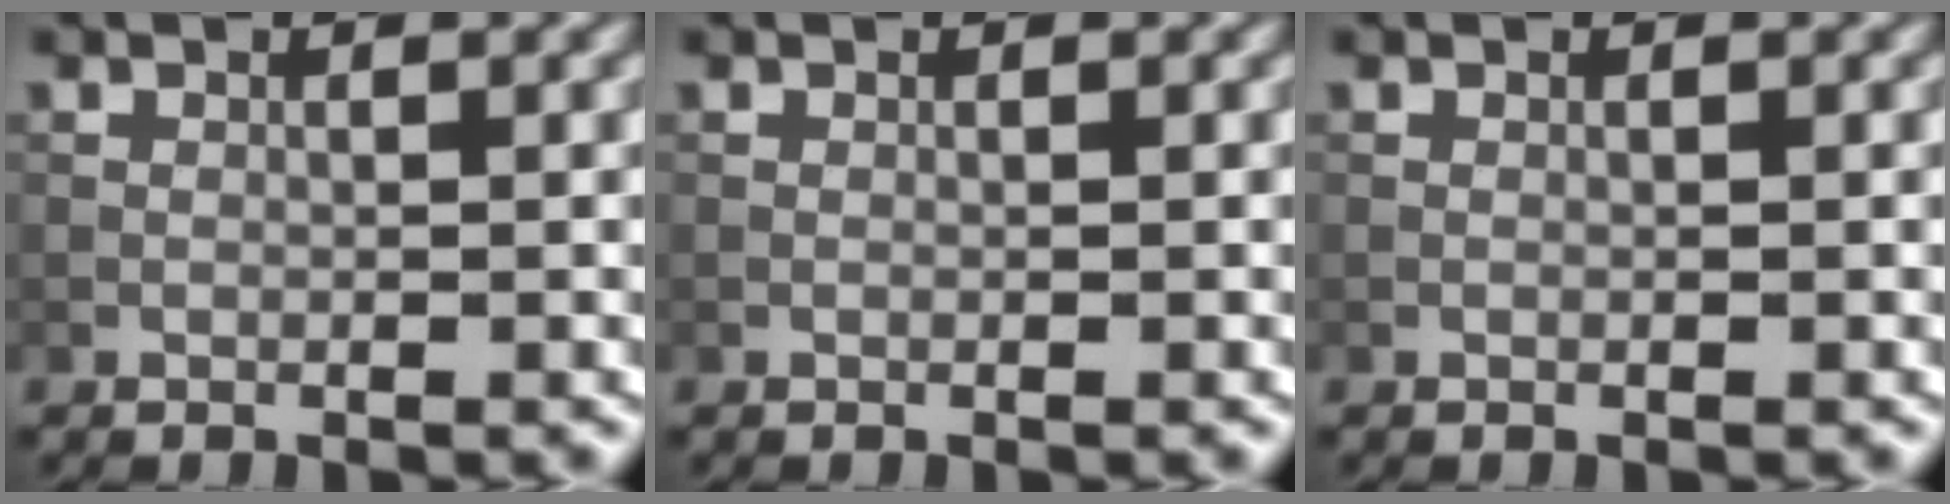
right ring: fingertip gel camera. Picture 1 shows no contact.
{"total": 0.0}
{"total": 0.0}